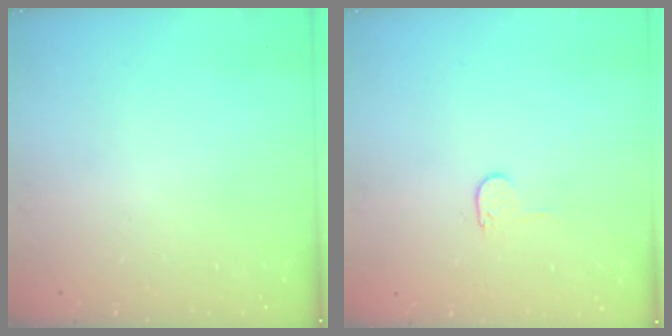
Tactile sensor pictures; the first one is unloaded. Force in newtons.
{"total": 3.8, "press": 3.8, "slide": 0.4}